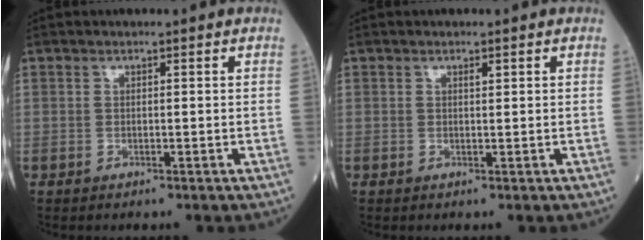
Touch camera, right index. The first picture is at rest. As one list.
[{"total": 0.6, "force": [0.4, 0.1, 0.4], "torque": [-0.011, -0.003, 0.005]}]